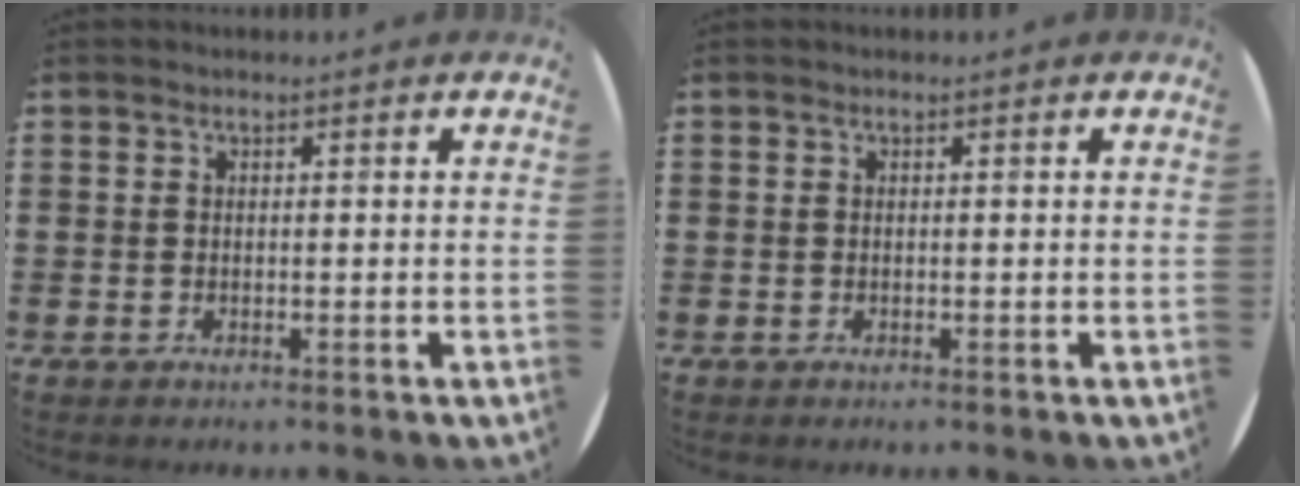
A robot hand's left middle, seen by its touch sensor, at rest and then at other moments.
{"total": 0.0}